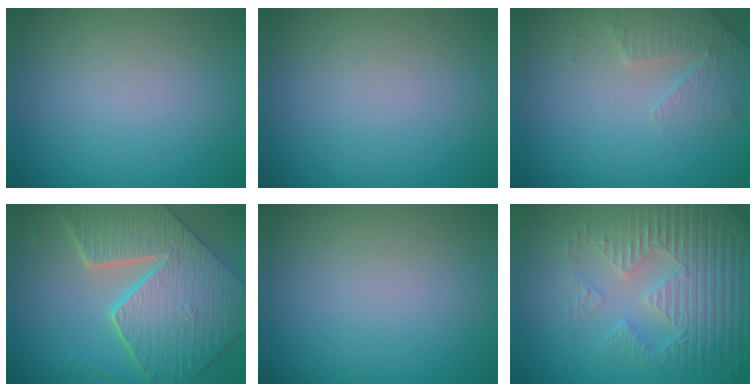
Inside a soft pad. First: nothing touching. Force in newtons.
{"total": 0.0}
{"total": 2.8, "press": 2.7, "slide": 0.7}
{"total": 8.2, "press": 6.8, "slide": 4.5}
{"total": 0.0}
{"total": 5.0, "press": 4.7, "slide": 1.8}